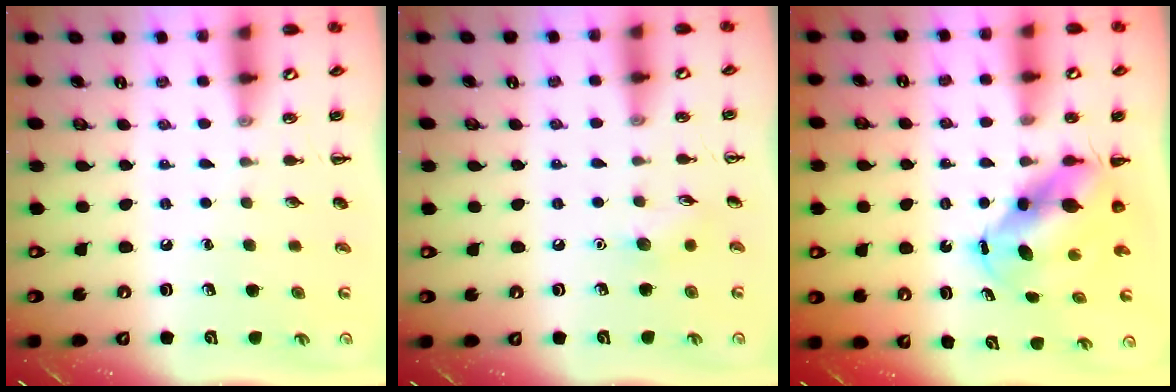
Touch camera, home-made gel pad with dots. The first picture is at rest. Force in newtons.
{"total": 6.2, "press": 6.1, "slide": 1.4}
{"total": 6.8, "press": 6.6, "slide": 1.5}